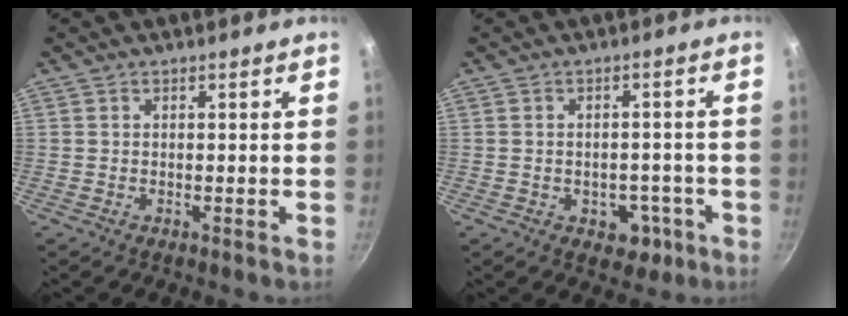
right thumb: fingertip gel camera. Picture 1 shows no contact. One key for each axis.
{"total": 5.5, "fx": -2.2, "fy": 4.0, "fz": 3.1, "tx": -0.016, "ty": 0.018, "tz": -0.015}